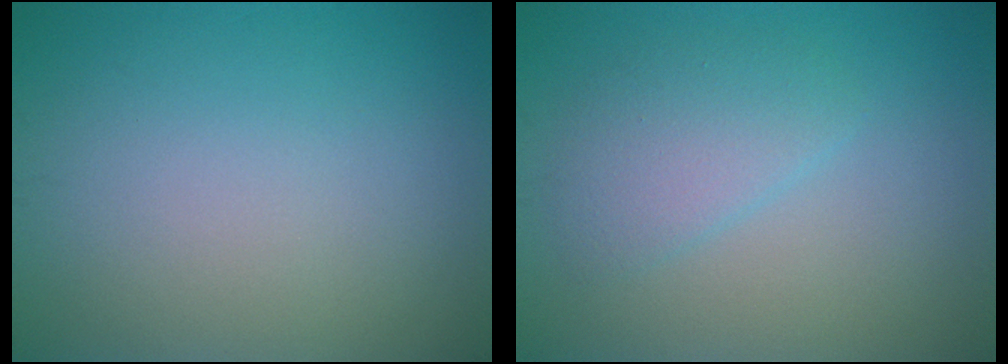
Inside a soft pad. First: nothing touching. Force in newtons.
{"total": 2.8, "press": 2.7, "slide": 0.2}